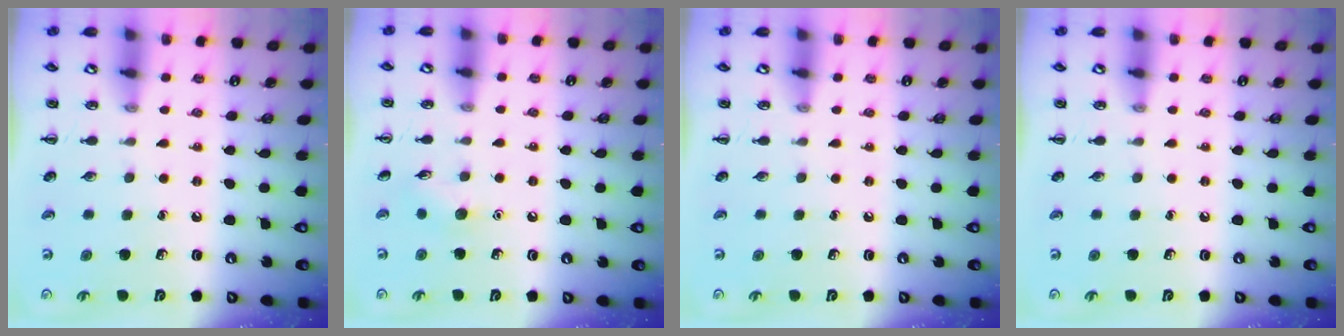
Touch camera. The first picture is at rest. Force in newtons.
{"total": 6.0, "press": 5.8, "slide": 1.6}
{"total": 0.0}
{"total": 0.0}